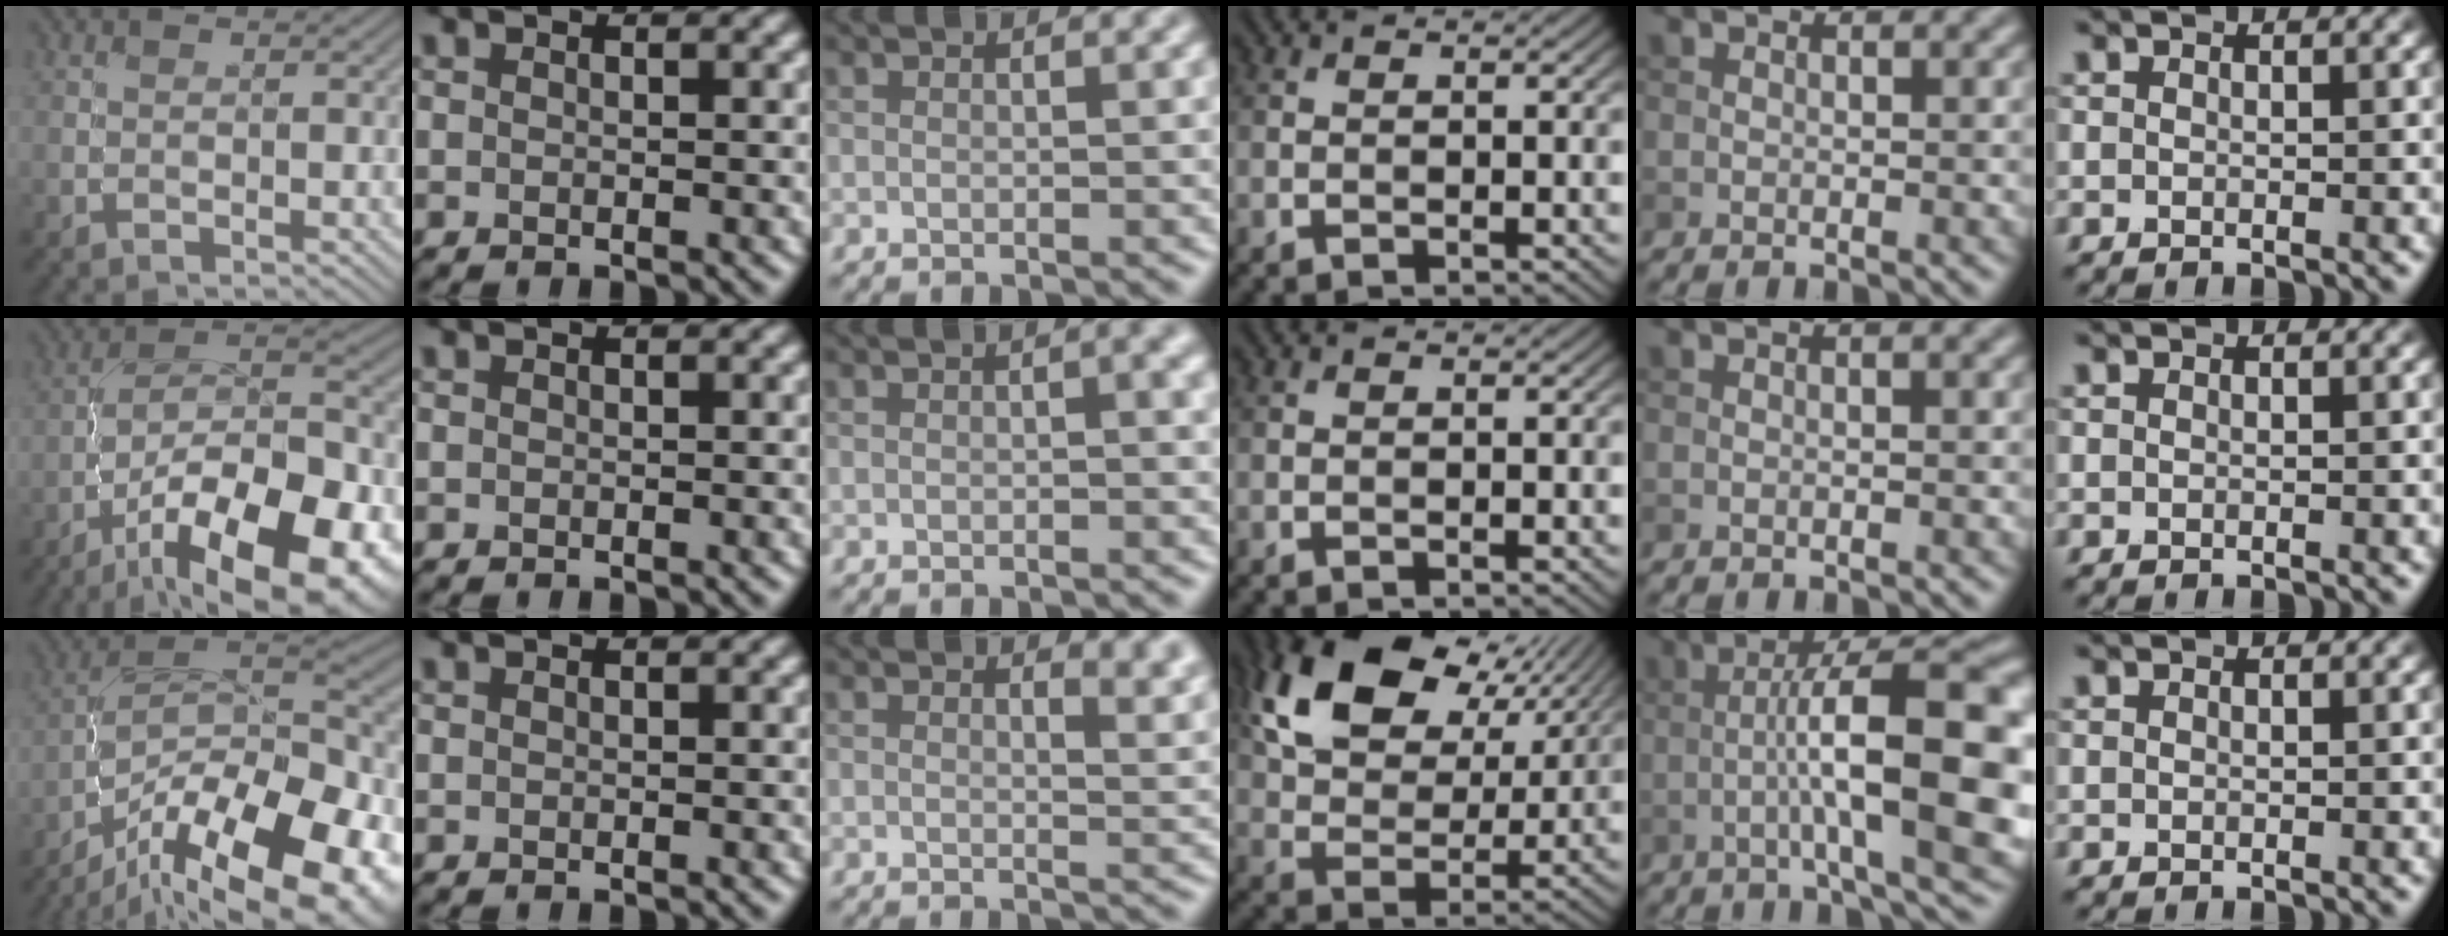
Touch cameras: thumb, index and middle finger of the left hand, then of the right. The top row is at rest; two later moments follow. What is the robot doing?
{"motion": "unscrew", "object": "medicine bottle"}